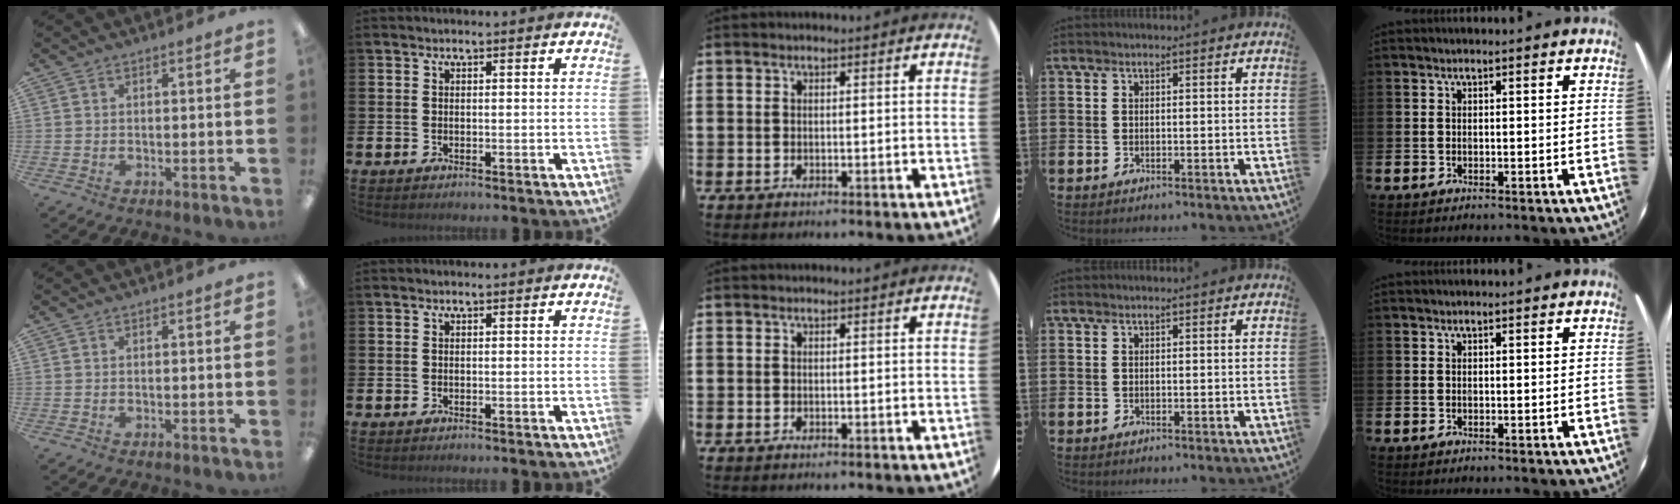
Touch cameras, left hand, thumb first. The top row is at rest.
{}